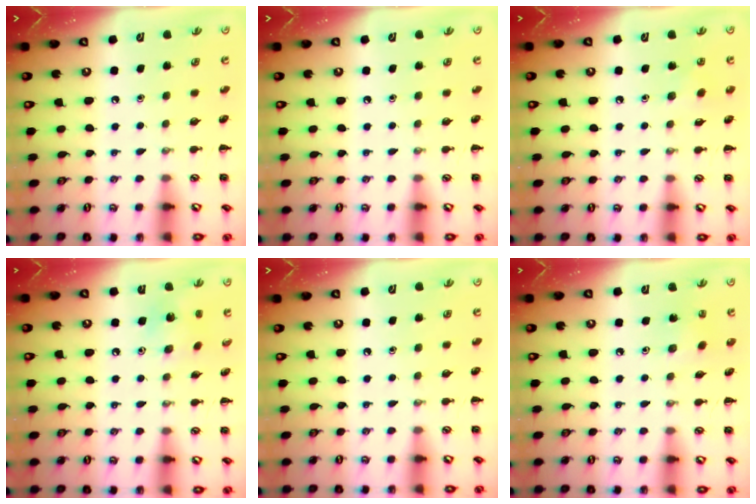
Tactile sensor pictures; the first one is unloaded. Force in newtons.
{"total": 0.0}
{"total": 5.3, "press": 5.2, "slide": 1.0}
{"total": 4.7, "press": 4.6, "slide": 1.0}
{"total": 0.0}
{"total": 2.2, "press": 2.0, "slide": 0.7}